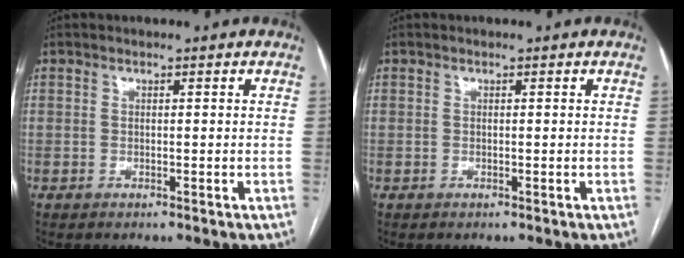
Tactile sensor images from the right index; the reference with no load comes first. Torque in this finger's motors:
{"motor_torque": [0.00, 0.00, 0.00, 0.00]}